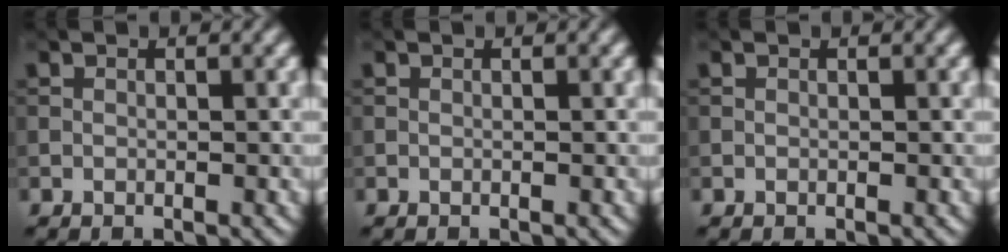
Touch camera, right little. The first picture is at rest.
{"total": 0.0}
{"total": 0.0}